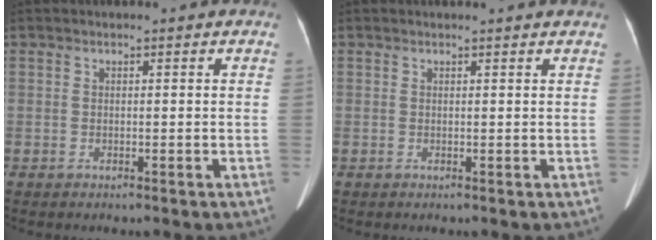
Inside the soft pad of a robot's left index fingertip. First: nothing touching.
{"total": 2.3, "force": [2.2, -0.3, 0.6], "torque": [-0.011, 0.007, 0.024]}